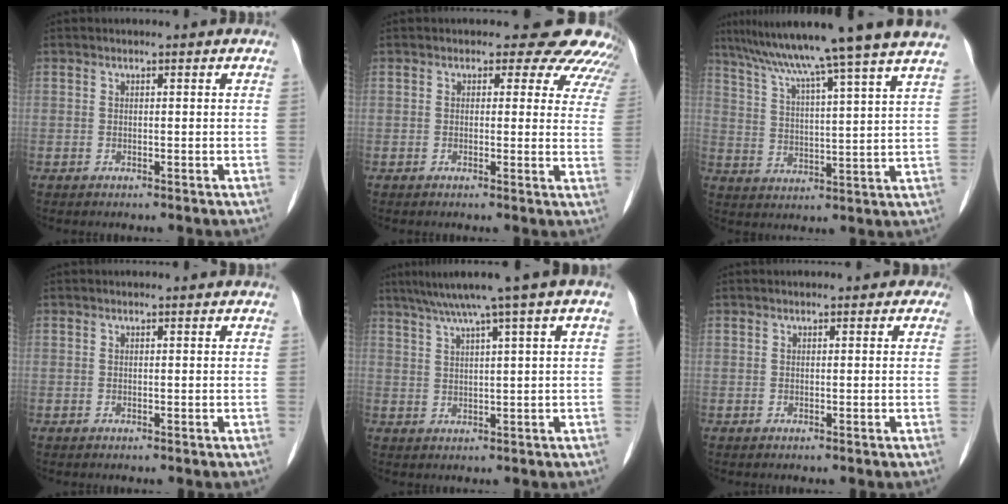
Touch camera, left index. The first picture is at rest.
{"total": 10.6, "force": [9.5, 4.1, 2.5], "torque": [0.009, -0.011, 0.066]}
{"total": 20.0, "force": [16.5, -2.1, 11.0], "torque": [-0.182, -0.002, 0.231]}
{"total": 0.0}
{"total": 7.7, "force": [4.5, -1.1, 6.1], "torque": [-0.095, 0.029, 0.074]}
{"total": 1.8, "force": [0.8, 1.4, 0.7], "torque": [0.008, 0.011, -0.002]}